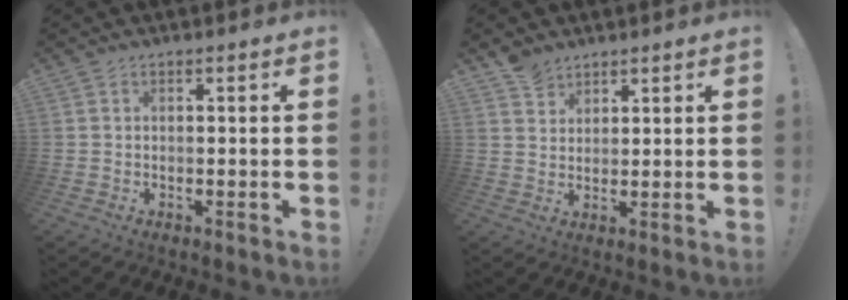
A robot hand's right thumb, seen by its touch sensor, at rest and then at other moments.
{"total": 5.1, "force": [4.1, 2.9, 0.6], "torque": [-0.008, -0.024, 0.078]}